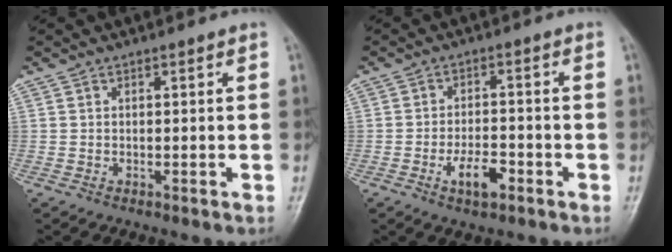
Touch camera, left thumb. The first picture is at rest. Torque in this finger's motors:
{"motor_torque": [-0.27, 0.53, 0.53, 0.34, 0.11]}